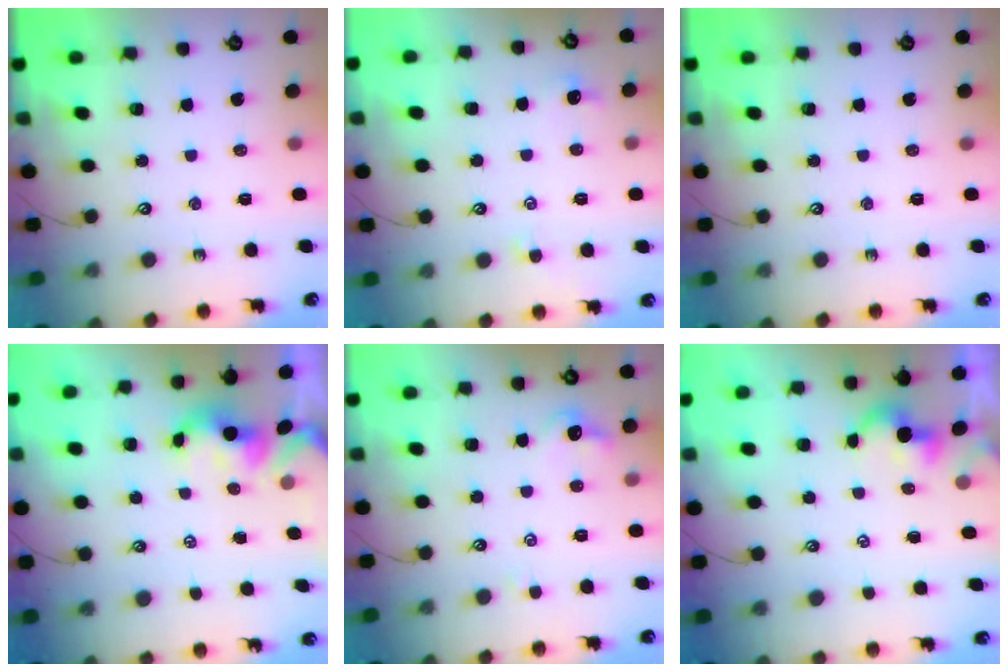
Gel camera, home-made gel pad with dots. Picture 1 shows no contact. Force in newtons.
{"total": 0.8, "press": 0.7, "slide": 0.4}
{"total": 0.0}
{"total": 1.5, "press": 1.3, "slide": 0.7}
{"total": 2.3, "press": 2.3, "slide": 0.4}
{"total": 2.4, "press": 2.4, "slide": 0.2}